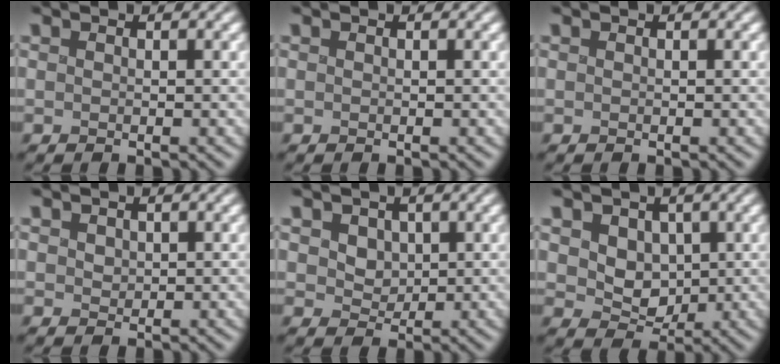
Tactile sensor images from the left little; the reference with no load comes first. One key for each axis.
{"total": 0.0}
{"total": 0.0}
{"total": 0.9, "fx": 0.3, "fy": 0.8, "fz": 0.3, "tx": -0.006, "ty": 0.001, "tz": 0.007}
{"total": 2.2, "fx": 0.6, "fy": 1.9, "fz": 1.0, "tx": -0.029, "ty": -0.012, "tz": 0.019}
{"total": 3.3, "fx": 0.6, "fy": 2.8, "fz": 1.6, "tx": -0.040, "ty": -0.017, "tz": 0.014}